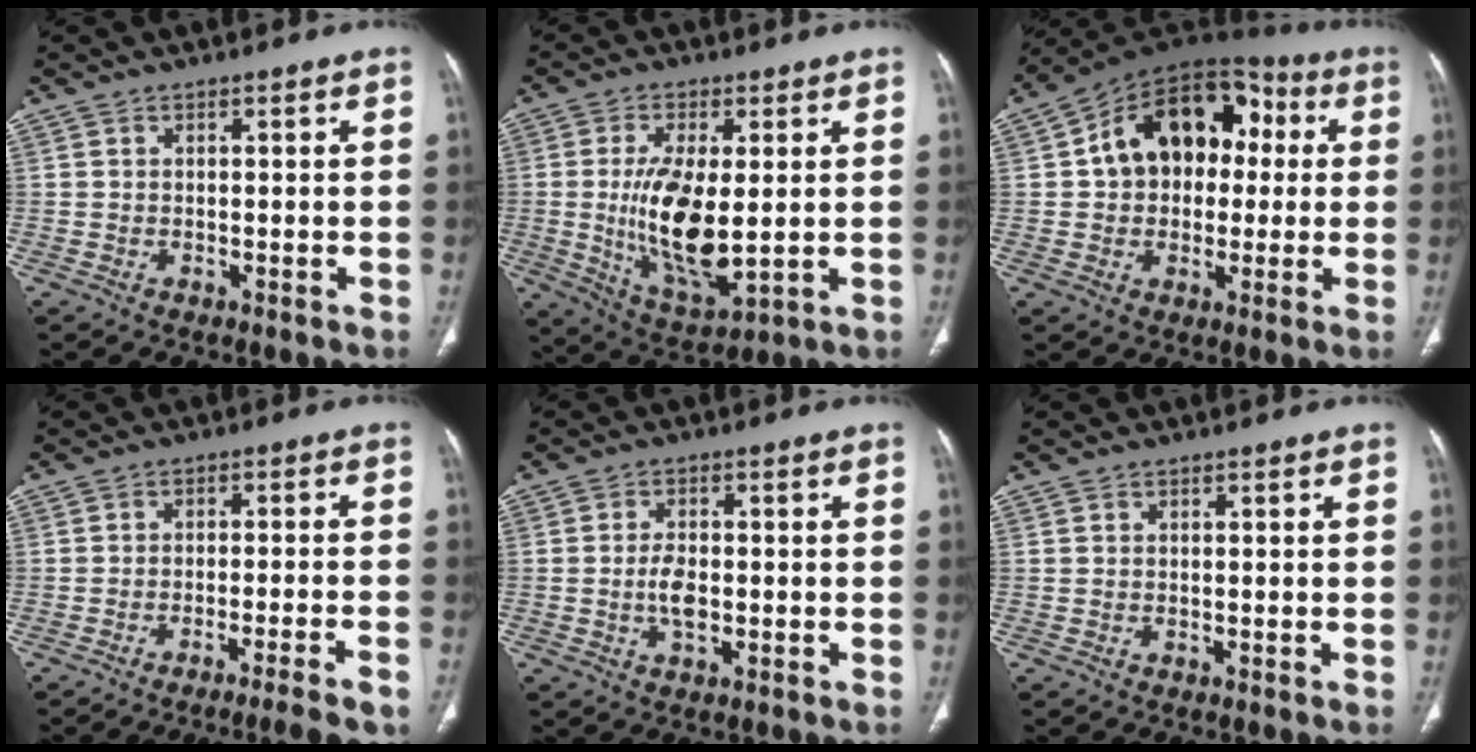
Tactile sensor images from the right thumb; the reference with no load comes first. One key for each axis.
{"total": 15.7, "fx": -0.5, "fy": 6.7, "fz": 14.2, "tx": -0.263, "ty": -0.021, "tz": 0.001}
{"total": 18.8, "fx": 2.4, "fy": 13.3, "fz": 13.0, "tx": -0.158, "ty": 0.039, "tz": 0.031}
{"total": 10.1, "fx": -8.5, "fy": -0.2, "fz": 5.6, "tx": -0.072, "ty": 0.029, "tz": -0.120}
{"total": 4.4, "fx": -0.7, "fy": 2.5, "fz": 3.6, "tx": -0.062, "ty": 0.003, "tz": -0.014}
{"total": 0.0}